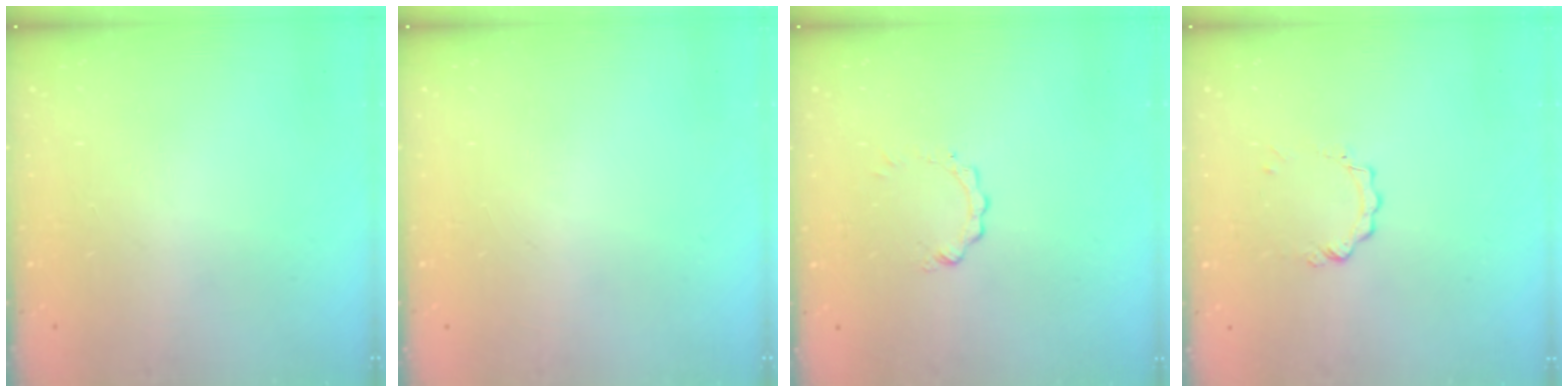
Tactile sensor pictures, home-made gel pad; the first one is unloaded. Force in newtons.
{"total": 0.0}
{"total": 0.7, "press": 0.7, "slide": 0.1}
{"total": 2.9, "press": 2.9, "slide": 0.2}